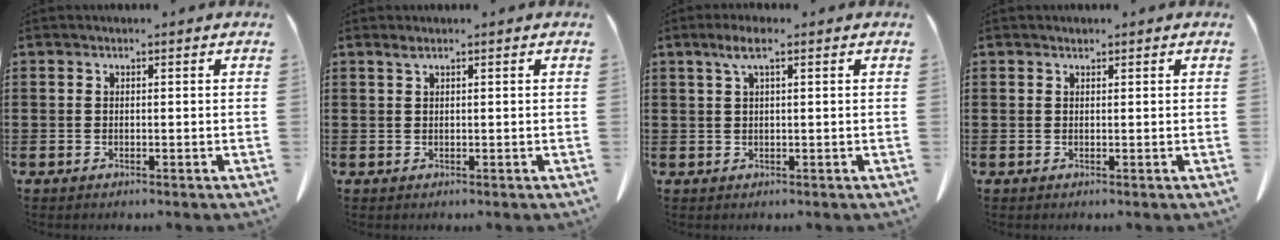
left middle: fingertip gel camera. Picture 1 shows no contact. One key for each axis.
{"total": 0.9, "fx": 0.6, "fy": 0.1, "fz": 0.7, "tx": -0.016, "ty": 0.001, "tz": 0.011}
{"total": 2.9, "fx": 1.3, "fy": 0.4, "fz": 2.6, "tx": -0.054, "ty": 0.004, "tz": 0.021}
{"total": 0.6, "fx": 0.5, "fy": 0.2, "fz": 0.2, "tx": -0.005, "ty": 0.002, "tz": 0.009}